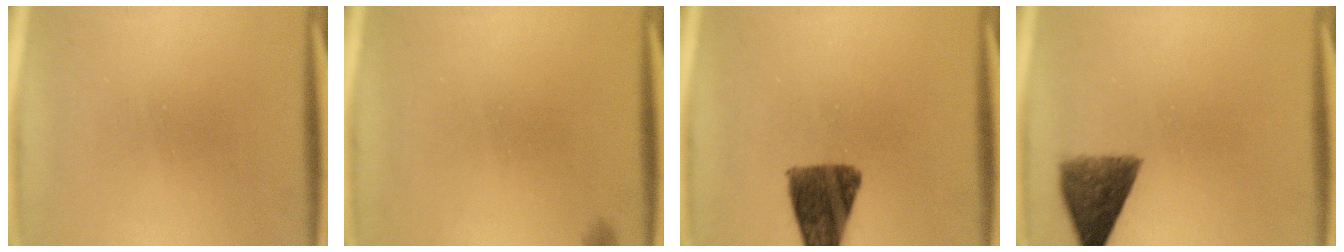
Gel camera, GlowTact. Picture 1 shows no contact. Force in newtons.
{"total": 0.6}
{"total": 11.0}
{"total": 7.5}